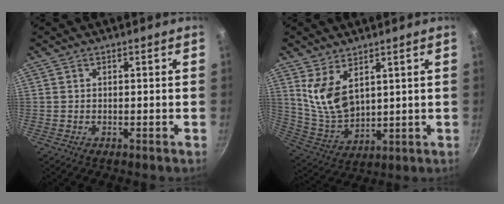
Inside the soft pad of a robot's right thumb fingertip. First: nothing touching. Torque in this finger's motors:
{"motor_torque": [-0.94, 1.23, 1.20, 0.55, 0.11]}